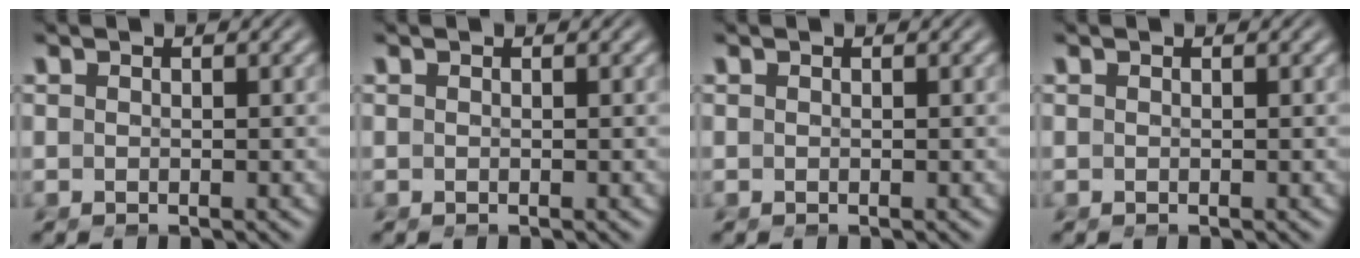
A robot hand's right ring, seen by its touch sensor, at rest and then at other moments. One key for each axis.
{"total": 0.0}
{"total": 0.0}
{"total": 0.0}